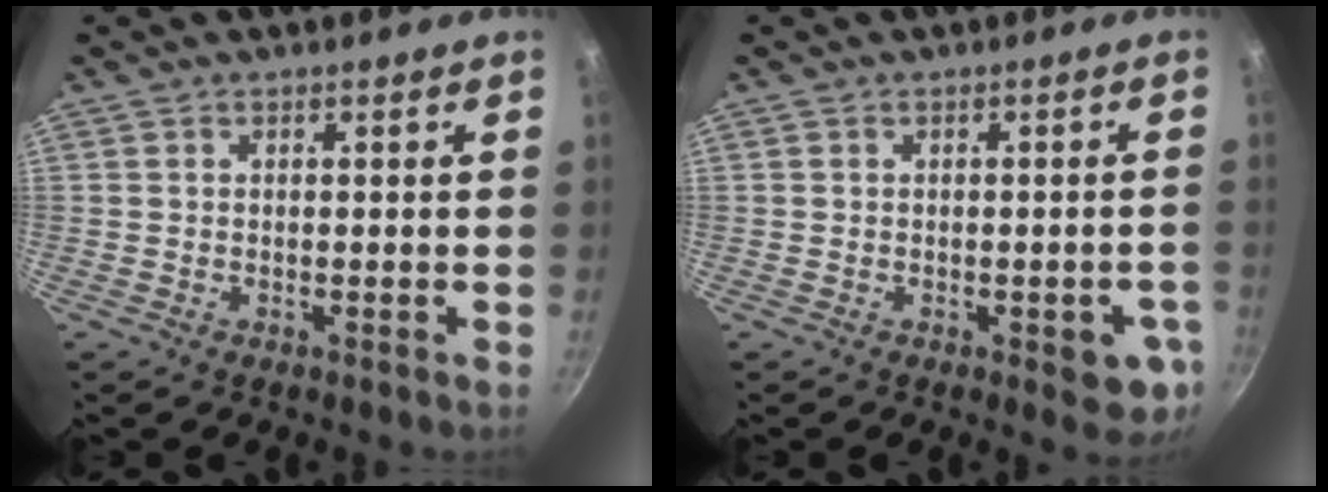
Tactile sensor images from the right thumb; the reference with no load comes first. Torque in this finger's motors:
{"motor_torque": [1.36, 0.77, 0.43, -0.49, 0.20]}